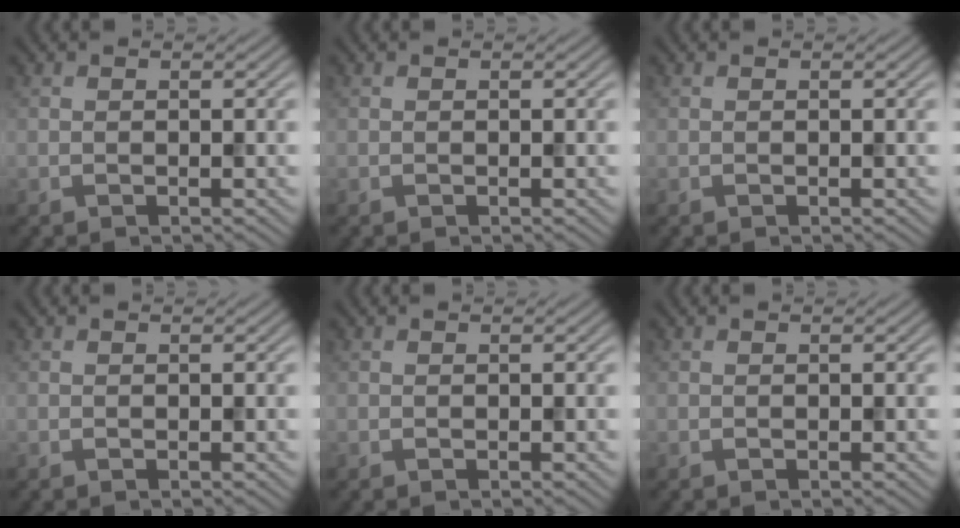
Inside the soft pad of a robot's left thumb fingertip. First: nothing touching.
{"total": 0.0}
{"total": 0.0}
{"total": 0.0}
{"total": 0.0}
{"total": 0.0}